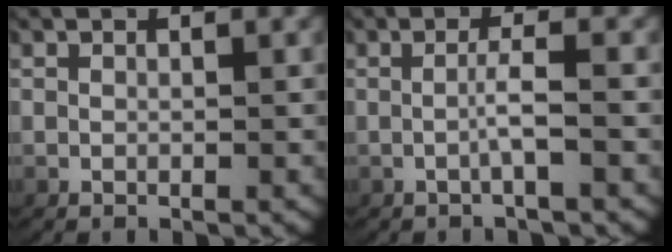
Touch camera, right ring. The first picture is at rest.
{"total": 1.8, "force": [-0.5, -0.3, 1.7], "torque": [-0.032, 0.001, -0.013]}